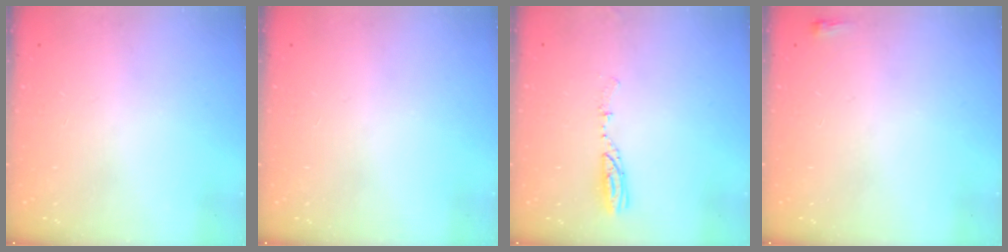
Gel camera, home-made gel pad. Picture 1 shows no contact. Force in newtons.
{"total": 0.0}
{"total": 4.8, "press": 4.7, "slide": 1.0}
{"total": 2.0, "press": 2.0, "slide": 0.5}